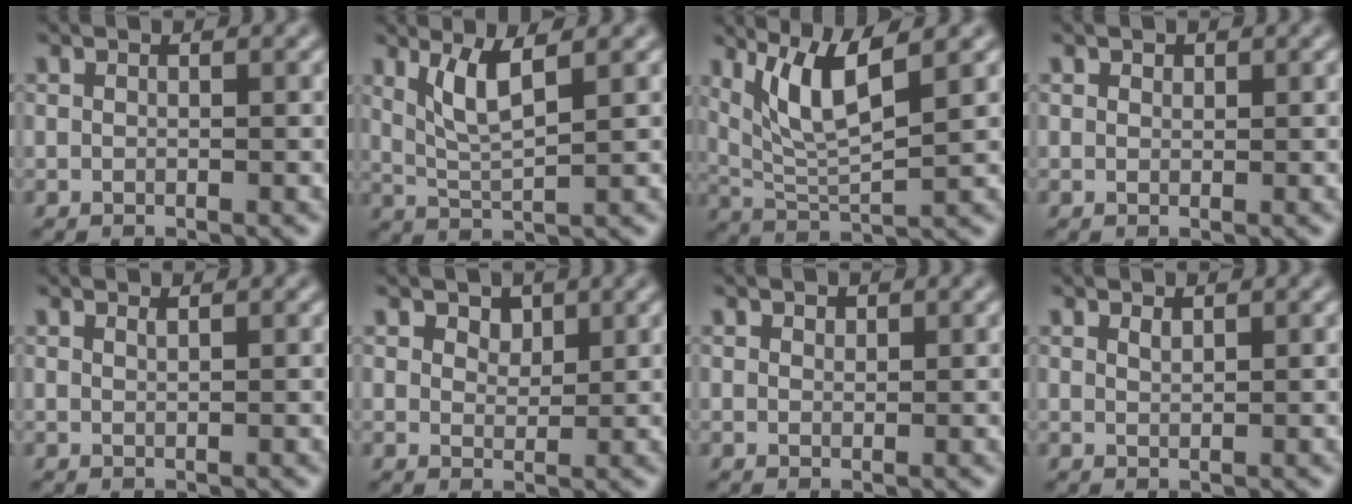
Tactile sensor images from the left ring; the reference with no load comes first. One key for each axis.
{"total": 3.7, "fx": 1.7, "fy": 0.7, "fz": 3.1, "tx": -0.066, "ty": -0.007, "tz": 0.040}
{"total": 5.8, "fx": 2.9, "fy": 1.2, "fz": 4.8, "tx": -0.097, "ty": -0.006, "tz": 0.061}
{"total": 0.5, "fx": 0.4, "fy": 0.3, "fz": 0.1, "tx": -0.001, "ty": -0.002, "tz": 0.007}
{"total": 0.6, "fx": 0.5, "fy": 0.1, "fz": 0.3, "tx": -0.001, "ty": -0.002, "tz": 0.009}
{"total": 1.5, "fx": 1.0, "fy": 1.0, "fz": 0.6, "tx": -0.010, "ty": -0.004, "tz": 0.014}
{"total": 0.6, "fx": 0.5, "fy": 0.4, "fz": 0.2, "tx": -0.003, "ty": -0.001, "tz": 0.009}
{"total": 0.7, "fx": 0.6, "fy": 0.2, "fz": 0.3, "tx": -0.006, "ty": -0.002, "tz": 0.013}